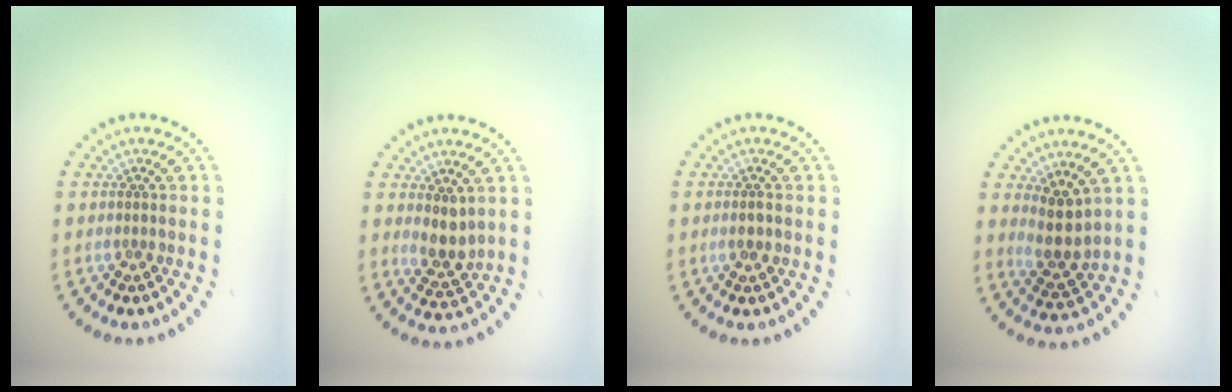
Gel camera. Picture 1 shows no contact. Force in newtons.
{"total": 2.4, "press": 2.0, "slide": 1.2}
{"total": 0.6, "press": 0.6, "slide": 0.1}
{"total": 2.9, "press": 2.3, "slide": 1.7}